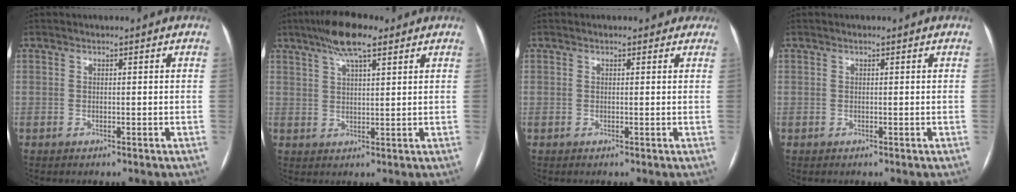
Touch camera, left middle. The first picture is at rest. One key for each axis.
{"total": 7.7, "fx": 5.1, "fy": 1.6, "fz": 5.5, "tx": -0.102, "ty": 0.018, "tz": 0.087}
{"total": 2.9, "fx": 2.5, "fy": 1.5, "fz": 0.6, "tx": 0.003, "ty": 0.008, "tz": 0.015}
{"total": 0.0}